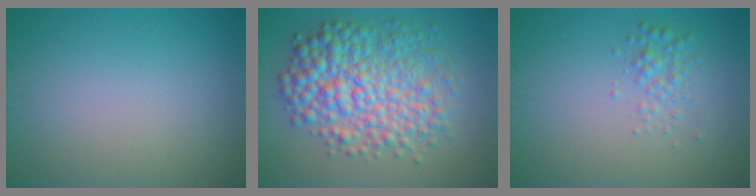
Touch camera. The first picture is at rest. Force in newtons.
{"total": 7.9, "press": 7.9, "slide": 0.1}
{"total": 1.7, "press": 1.7, "slide": 0.1}